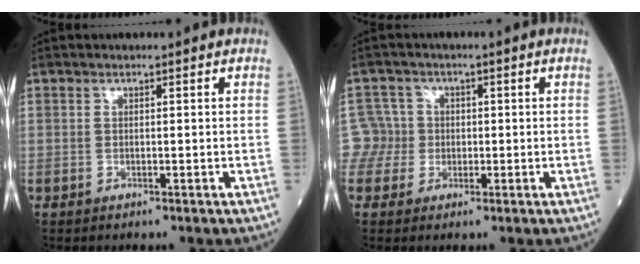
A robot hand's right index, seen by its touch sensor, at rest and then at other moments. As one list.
[{"total": 3.8, "force": [-0.5, 3.7, -0.4], "torque": [0.019, 0.016, -0.013]}]